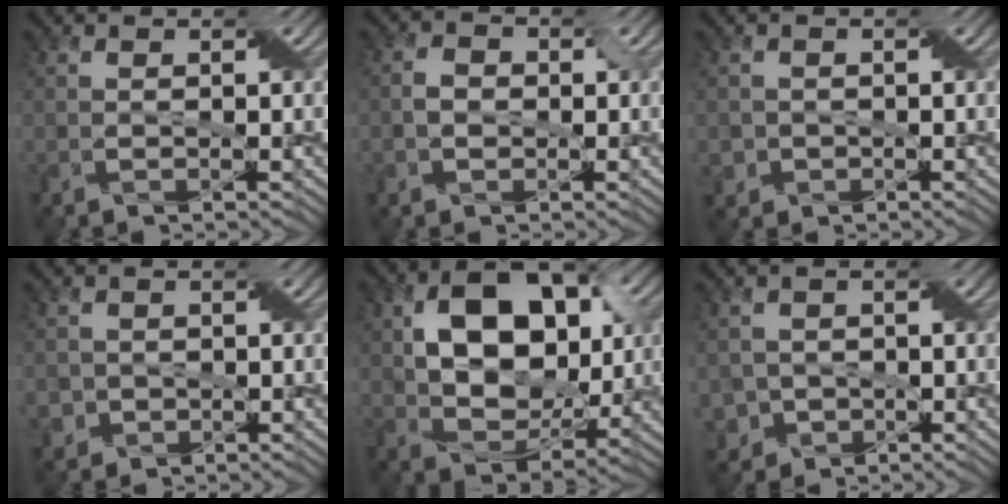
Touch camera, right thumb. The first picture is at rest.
{"total": 2.4, "force": [-0.4, 2.0, 1.3], "torque": [-0.028, 0.002, -0.013]}
{"total": 2.0, "force": [-0.6, 1.9, 0.2], "torque": [-0.005, -0.001, -0.011]}
{"total": 2.4, "force": [-0.8, 2.3, 0.3], "torque": [-0.005, -0.002, -0.016]}
{"total": 12.3, "force": [2.5, 8.4, 8.7], "torque": [-0.157, 0.006, 0.042]}
{"total": 4.2, "force": [-1.9, 3.7, 0.9], "torque": [-0.024, -0.001, -0.036]}